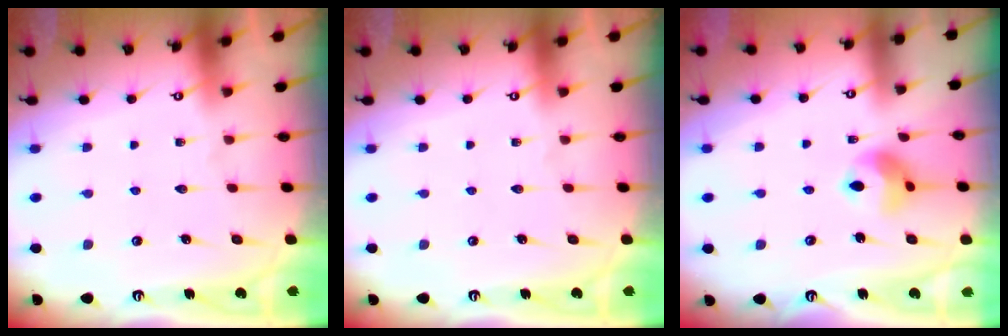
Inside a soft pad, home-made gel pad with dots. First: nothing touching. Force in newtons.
{"total": 0.0}
{"total": 8.9, "press": 8.8, "slide": 1.1}